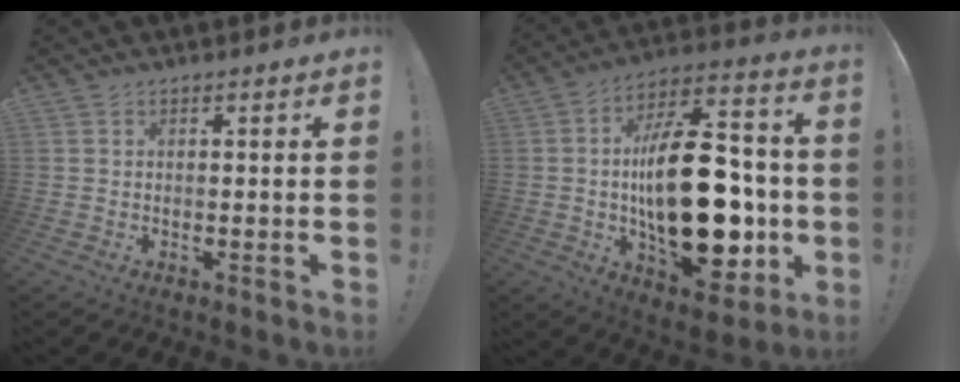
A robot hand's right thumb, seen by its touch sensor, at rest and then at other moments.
{"total": 30.7, "force": [-2.7, 15.1, 26.6], "torque": [-0.453, 0.024, -0.028]}